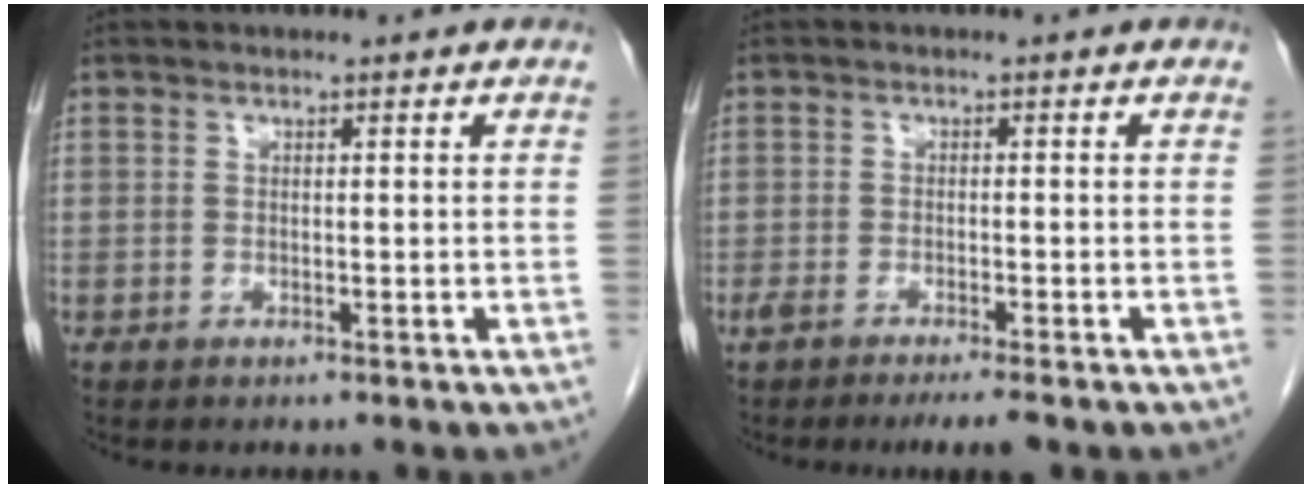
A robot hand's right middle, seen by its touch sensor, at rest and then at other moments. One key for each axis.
{"total": 4.5, "fx": -3.3, "fy": 0.4, "fz": 2.9, "tx": -0.044, "ty": -0.007, "tz": -0.052}